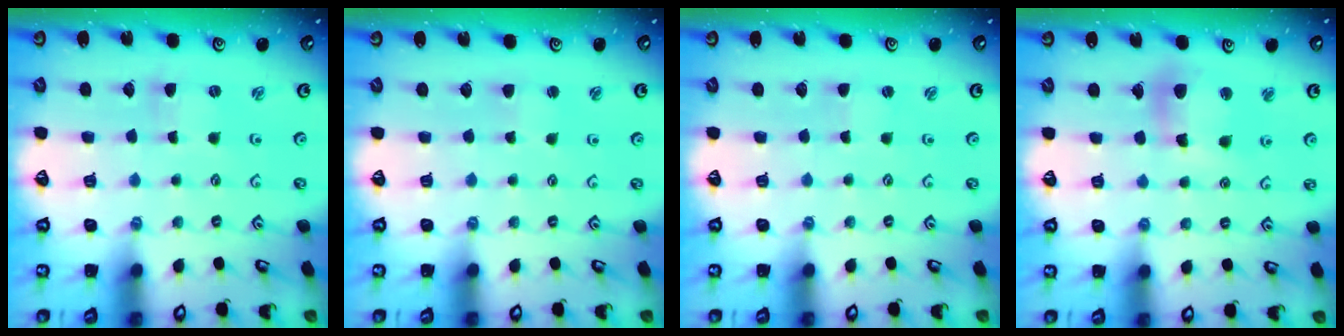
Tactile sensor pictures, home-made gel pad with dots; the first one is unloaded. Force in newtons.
{"total": 1.2, "press": 1.1, "slide": 0.1}
{"total": 0.0}
{"total": 11.3, "press": 11.2, "slide": 1.5}